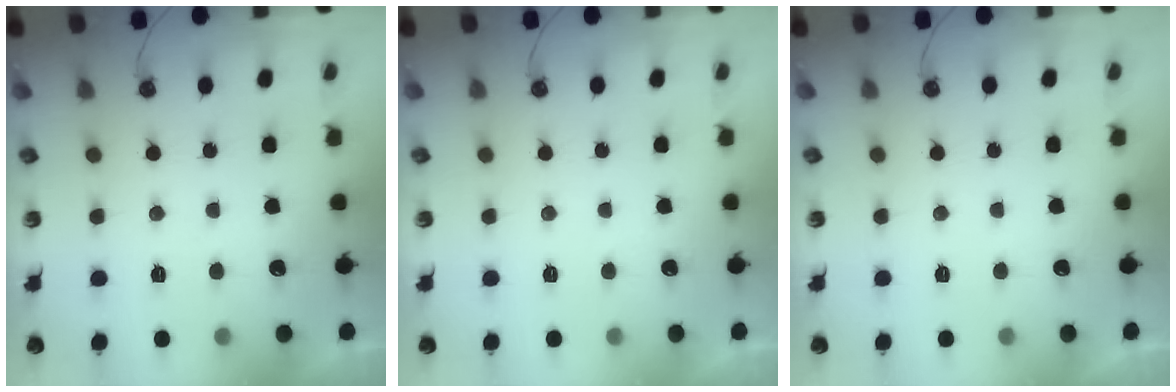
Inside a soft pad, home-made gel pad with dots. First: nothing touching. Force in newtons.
{"total": 0.0}
{"total": 0.0}